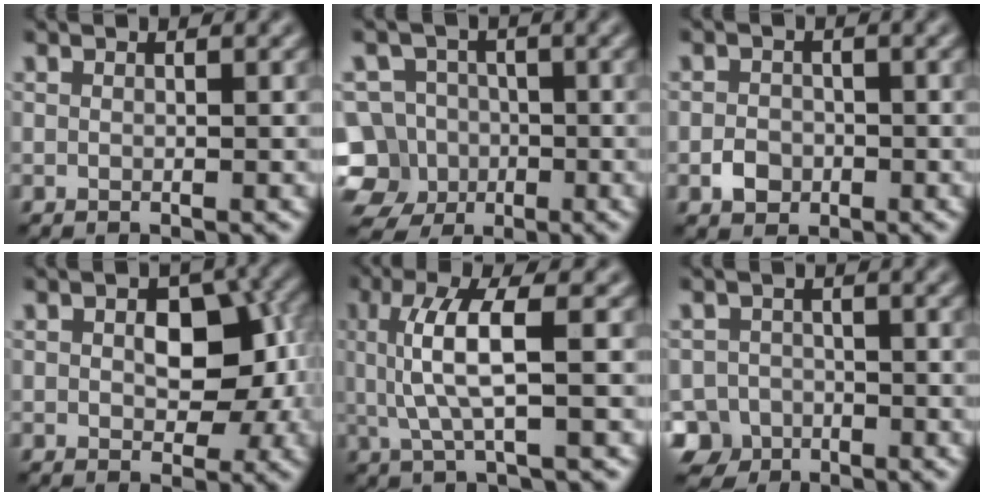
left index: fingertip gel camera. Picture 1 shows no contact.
{"total": 8.9, "force": [-4.4, 7.5, 2.0], "torque": [-0.035, -0.005, -0.093]}
{"total": 1.9, "force": [-0.8, 1.5, 0.7], "torque": [-0.007, 0.000, -0.019]}
{"total": 6.3, "force": [0.3, 3.8, 5.0], "torque": [-0.059, -0.001, 0.006]}
{"total": 4.9, "force": [0.6, 1.1, 4.8], "torque": [-0.107, 0.003, 0.015]}
{"total": 5.5, "force": [-3.5, 4.2, 0.9], "torque": [0.003, -0.006, -0.068]}